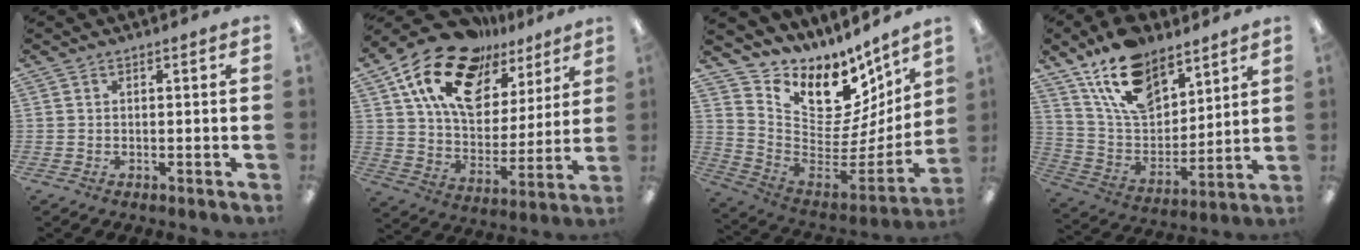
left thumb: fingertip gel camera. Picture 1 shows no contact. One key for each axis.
{"total": 19.5, "fx": 12.7, "fy": 10.8, "fz": 10.1, "tx": -0.191, "ty": -0.072, "tz": 0.229}
{"total": 11.9, "fx": 9.2, "fy": 6.1, "fz": 4.5, "tx": -0.058, "ty": -0.121, "tz": 0.161}
{"total": 16.7, "fx": 11.5, "fy": 8.9, "fz": 8.2, "tx": -0.160, "ty": -0.054, "tz": 0.213}